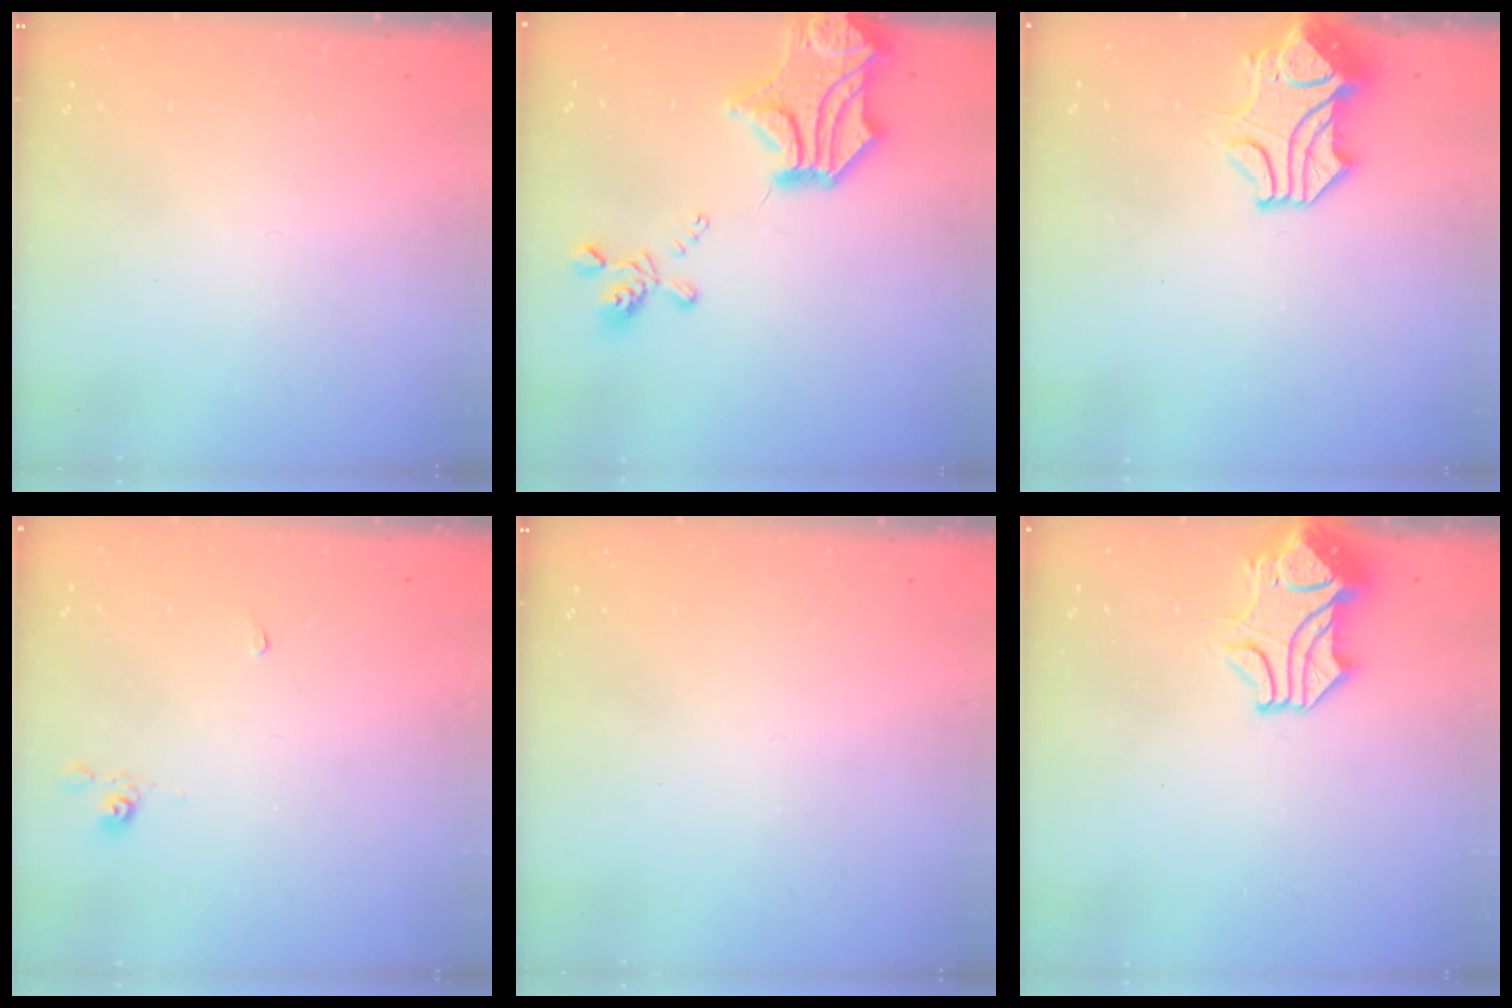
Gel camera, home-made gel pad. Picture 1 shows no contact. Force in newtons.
{"total": 10.1, "press": 9.5, "slide": 3.3}
{"total": 2.5, "press": 2.3, "slide": 1.0}
{"total": 2.9, "press": 2.9, "slide": 0.6}
{"total": 0.0}
{"total": 2.1, "press": 1.9, "slide": 1.0}